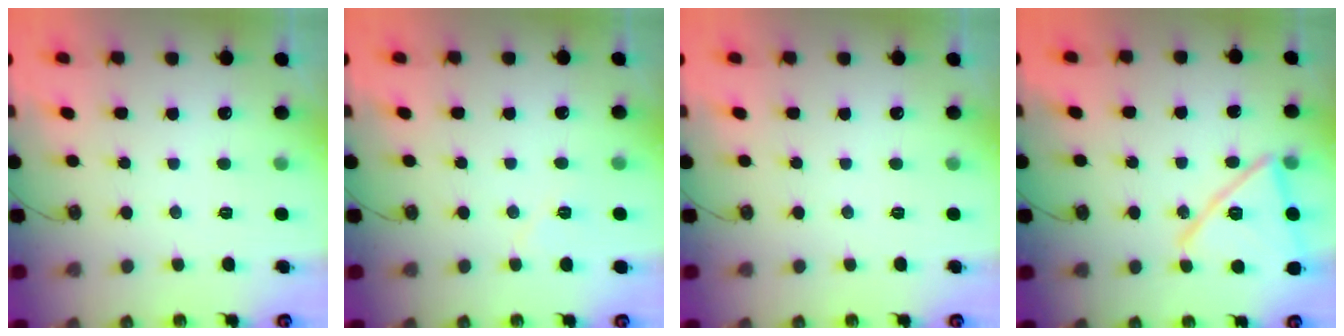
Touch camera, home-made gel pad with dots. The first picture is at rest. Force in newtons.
{"total": 4.9, "press": 4.6, "slide": 1.7}
{"total": 0.0}
{"total": 16.4, "press": 16.4, "slide": 0.7}